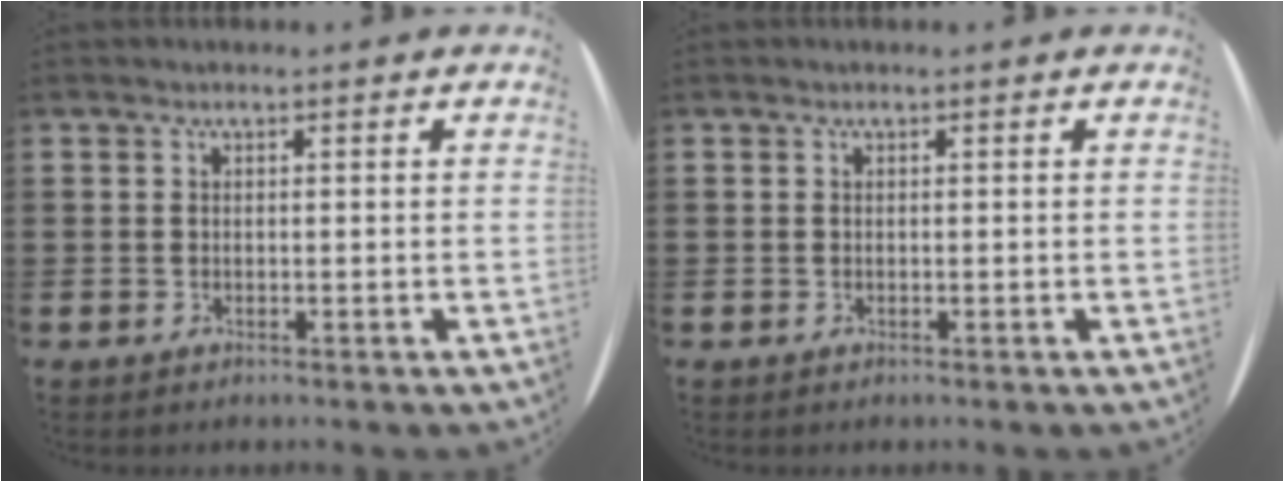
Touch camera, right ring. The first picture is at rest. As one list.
[{"total": 0.0}]